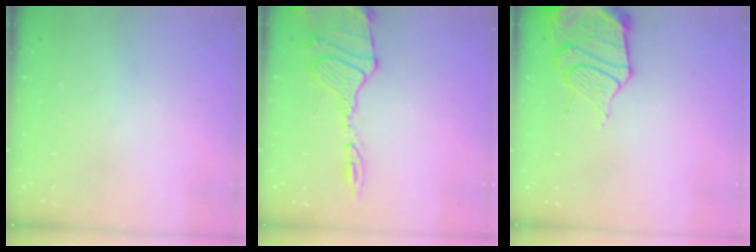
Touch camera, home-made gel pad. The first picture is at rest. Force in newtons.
{"total": 14.4, "press": 14.4, "slide": 1.5}
{"total": 13.5, "press": 13.4, "slide": 1.0}